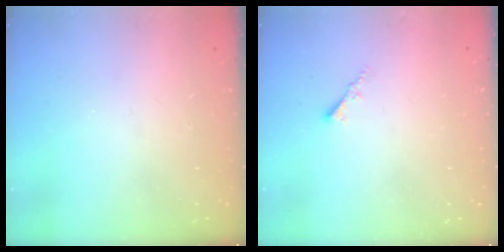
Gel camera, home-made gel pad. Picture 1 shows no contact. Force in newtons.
{"total": 1.7, "press": 1.6, "slide": 0.5}